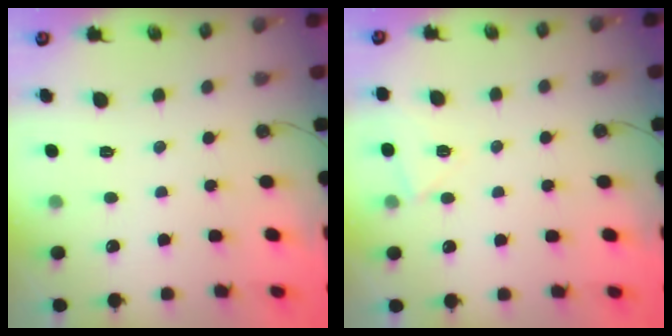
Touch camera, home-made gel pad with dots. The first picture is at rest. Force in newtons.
{"total": 3.9, "press": 3.4, "slide": 2.0}